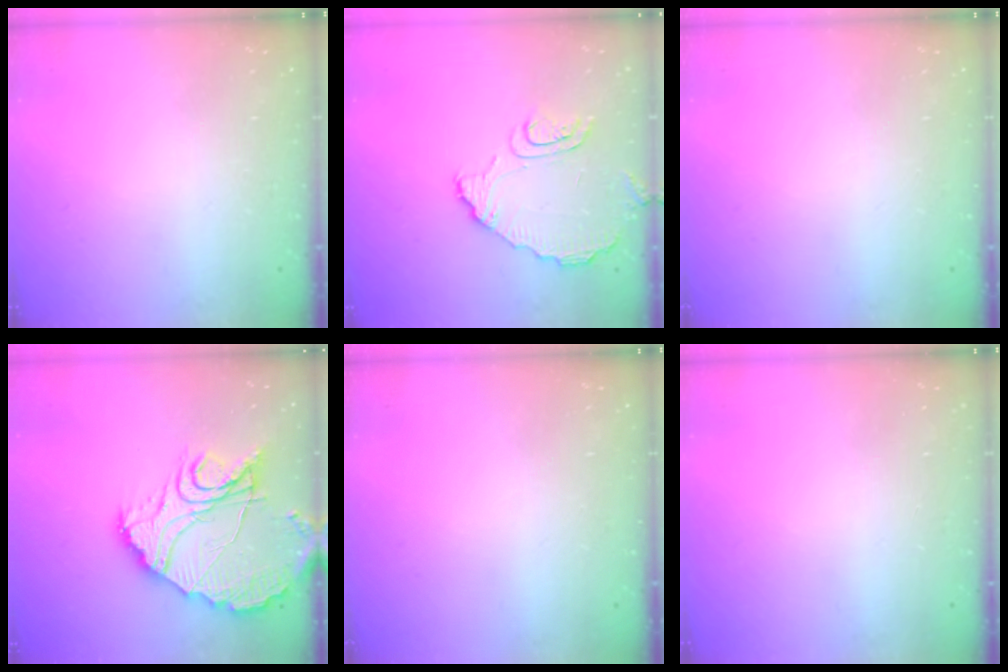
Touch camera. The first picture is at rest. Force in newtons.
{"total": 9.0, "press": 9.0, "slide": 0.8}
{"total": 0.0}
{"total": 17.9, "press": 17.8, "slide": 1.9}
{"total": 0.0}
{"total": 0.0}